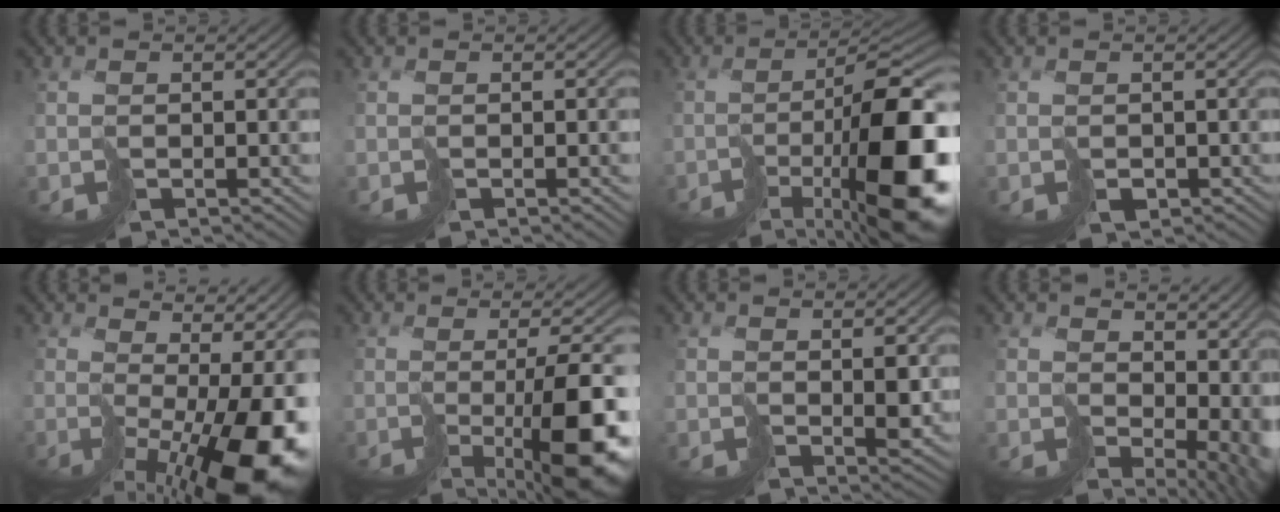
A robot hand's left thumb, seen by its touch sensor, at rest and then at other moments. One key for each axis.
{"total": 1.4, "fx": -0.4, "fy": 0.1, "fz": 1.3, "tx": -0.019, "ty": -0.001, "tz": -0.009}
{"total": 16.9, "fx": -6.8, "fy": 5.3, "fz": 14.5, "tx": -0.231, "ty": -0.015, "tz": -0.109}
{"total": 0.8, "fx": -0.3, "fy": 0.6, "fz": 0.4, "tx": -0.008, "ty": -0.004, "tz": -0.004}
{"total": 15.6, "fx": -2.3, "fy": 6.4, "fz": 14.1, "tx": -0.198, "ty": -0.035, "tz": -0.016}
{"total": 12.8, "fx": -3.7, "fy": 3.5, "fz": 11.7, "tx": -0.168, "ty": -0.015, "tz": -0.055}
{"total": 2.7, "fx": 0.5, "fy": 0.9, "fz": 2.5, "tx": -0.047, "ty": -0.007, "tz": 0.009}
{"total": 11.7, "fx": 2.4, "fy": 7.5, "fz": 8.7, "tx": -0.119, "ty": -0.036, "tz": 0.080}